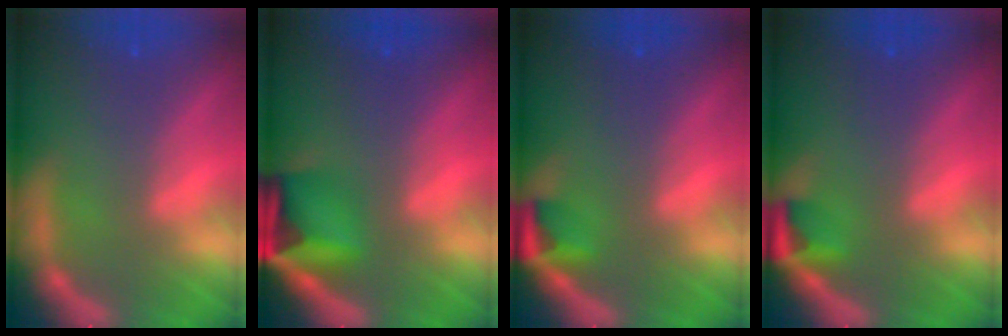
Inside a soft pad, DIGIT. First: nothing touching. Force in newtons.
{"total": 6.4}
{"total": 2.4}
{"total": 2.4}